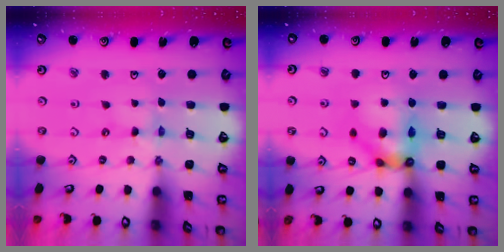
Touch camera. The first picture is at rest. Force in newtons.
{"total": 11.8, "press": 11.8, "slide": 1.0}